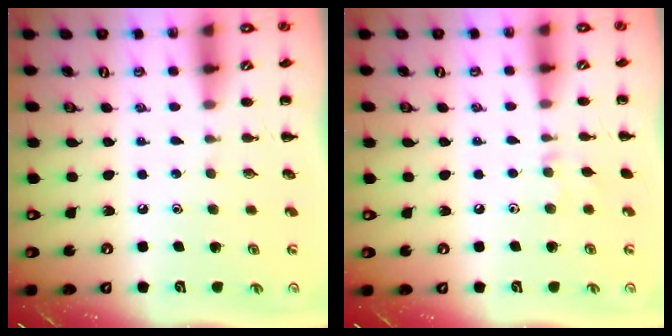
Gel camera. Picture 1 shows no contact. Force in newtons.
{"total": 3.7, "press": 3.4, "slide": 1.4}